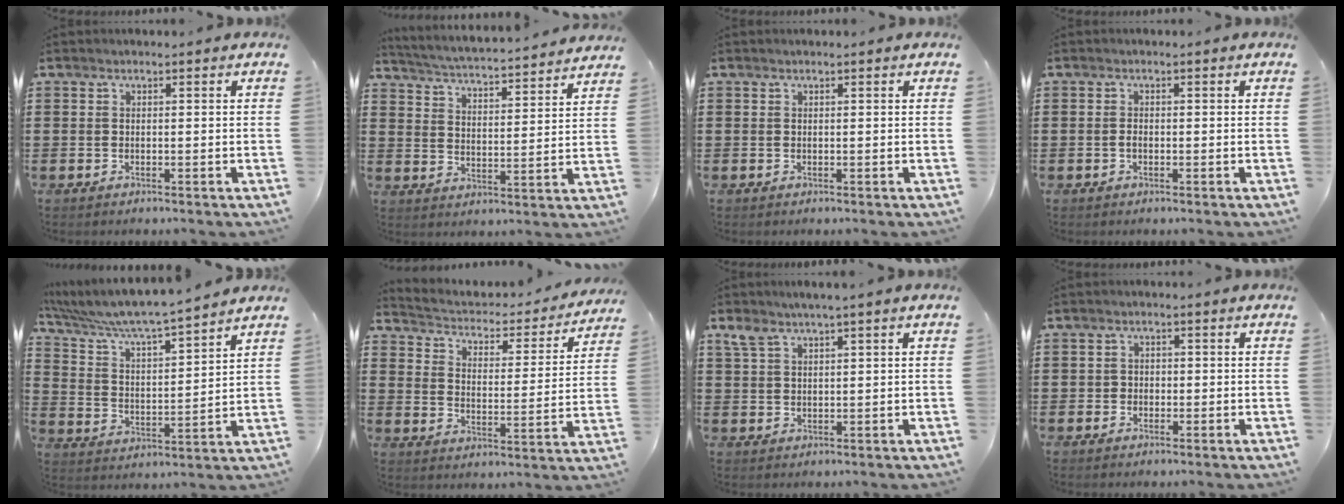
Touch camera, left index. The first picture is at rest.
{"total": 3.9, "force": [3.8, -0.7, 0.7], "torque": [-0.035, -0.039, 0.058]}
{"total": 0.0}
{"total": 0.9, "force": [-0.2, 0.5, 0.8], "torque": [-0.017, -0.002, -0.003]}
{"total": 6.3, "force": [5.9, -0.3, 2.3], "torque": [-0.072, -0.041, 0.095]}
{"total": 2.3, "force": [2.0, 0.8, 0.5], "torque": [-0.028, -0.023, 0.024]}
{"total": 2.9, "force": [1.8, 0.5, 2.2], "torque": [-0.048, 0.001, 0.033]}
{"total": 1.3, "force": [-0.1, 1.2, 0.3], "torque": [-0.010, 0.004, -0.005]}